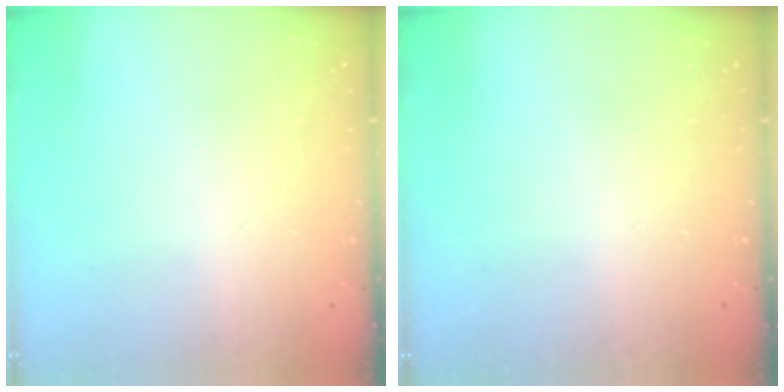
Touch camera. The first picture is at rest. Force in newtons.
{"total": 0.0}